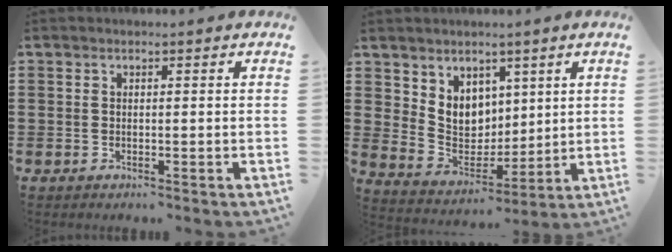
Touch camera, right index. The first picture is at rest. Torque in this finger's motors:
{"motor_torque": [0.33, 0.23, 0.22, 0.09]}